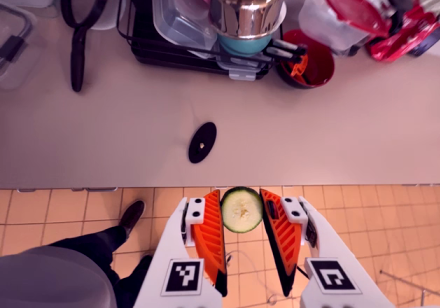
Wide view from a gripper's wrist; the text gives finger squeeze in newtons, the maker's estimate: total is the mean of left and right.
{"total": 7.9, "left": 7.7, "right": 8.1}